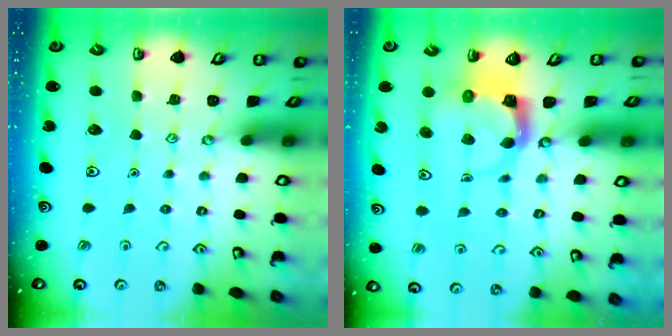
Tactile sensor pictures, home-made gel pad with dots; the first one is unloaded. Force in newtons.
{"total": 3.8, "press": 3.8, "slide": 0.7}